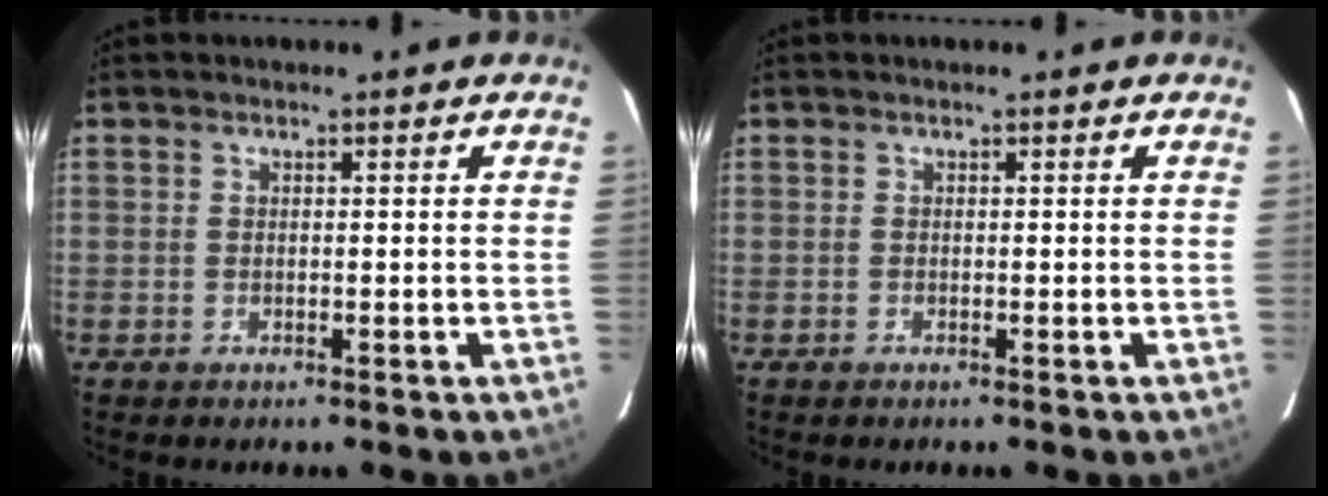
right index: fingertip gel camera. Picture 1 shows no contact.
{"total": 0.0}